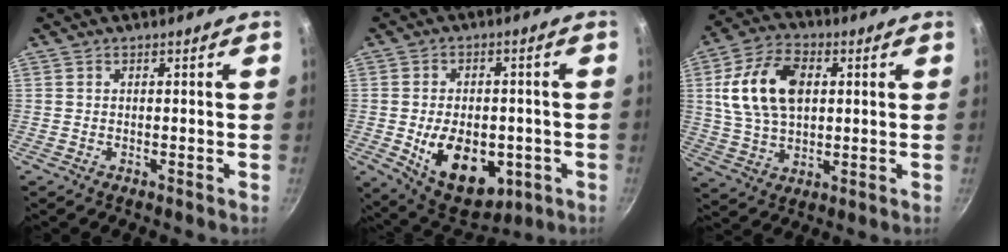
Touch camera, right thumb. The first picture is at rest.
{"total": 15.5, "force": [-3.6, 9.8, 11.4], "torque": [-0.139, -0.004, -0.037]}
{"total": 15.0, "force": [3.0, 9.6, 11.2], "torque": [-0.192, 0.005, 0.052]}